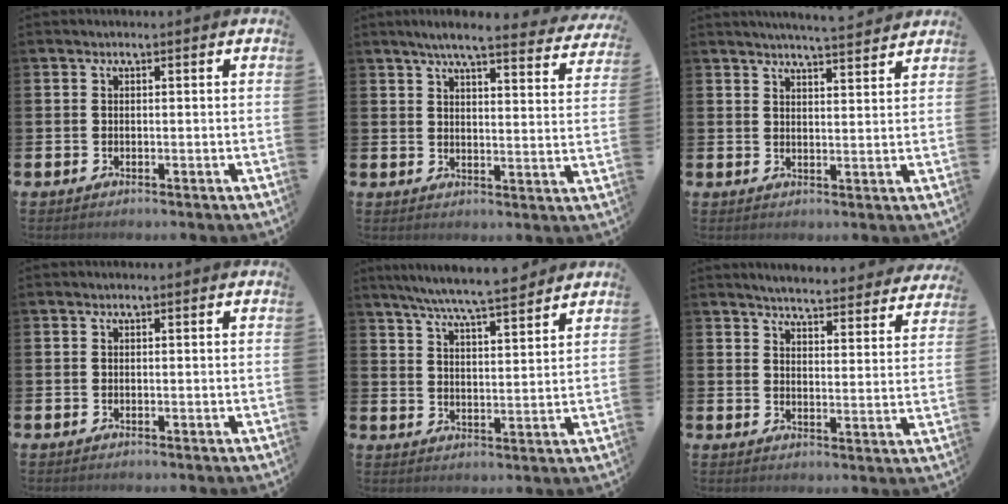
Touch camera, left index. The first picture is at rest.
{"total": 6.0, "force": [5.4, 0.5, 2.5], "torque": [-0.054, -0.032, 0.090]}
{"total": 4.7, "force": [4.6, -0.5, 0.7], "torque": [-0.020, -0.024, 0.081]}
{"total": 0.0}
{"total": 7.4, "force": [7.0, 0.1, 2.4], "torque": [-0.063, -0.040, 0.123]}
{"total": 5.0, "force": [5.0, 0.2, 0.7], "torque": [-0.027, -0.037, 0.085]}